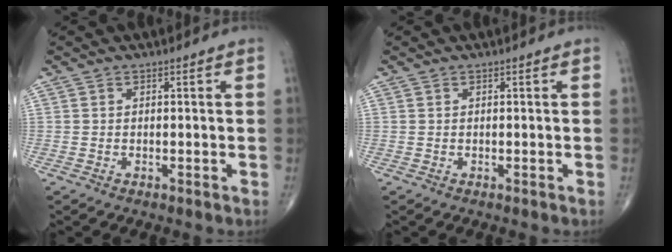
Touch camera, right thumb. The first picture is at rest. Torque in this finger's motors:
{"motor_torque": [0.00, 0.00, 0.01, -0.01, 0.00]}